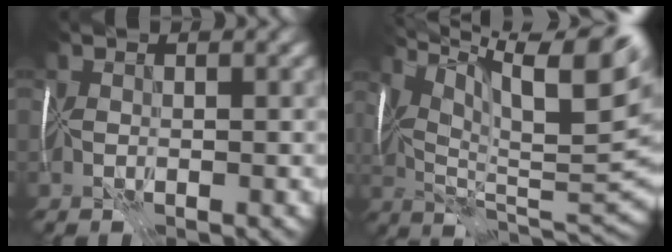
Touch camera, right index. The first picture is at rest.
{"total": 15.8, "force": [8.7, 3.8, 12.6], "torque": [-0.217, 0.017, 0.152]}